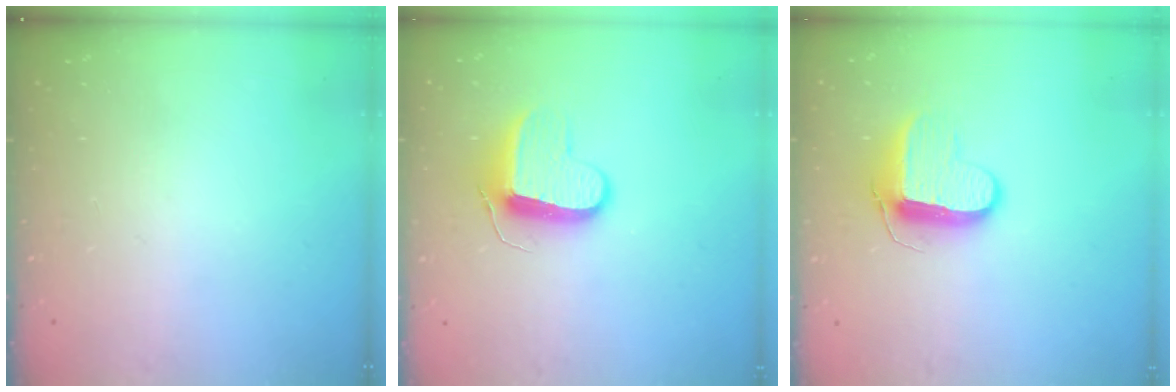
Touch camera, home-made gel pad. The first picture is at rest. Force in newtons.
{"total": 9.9, "press": 9.9, "slide": 0.2}
{"total": 10.0, "press": 10.0, "slide": 0.2}